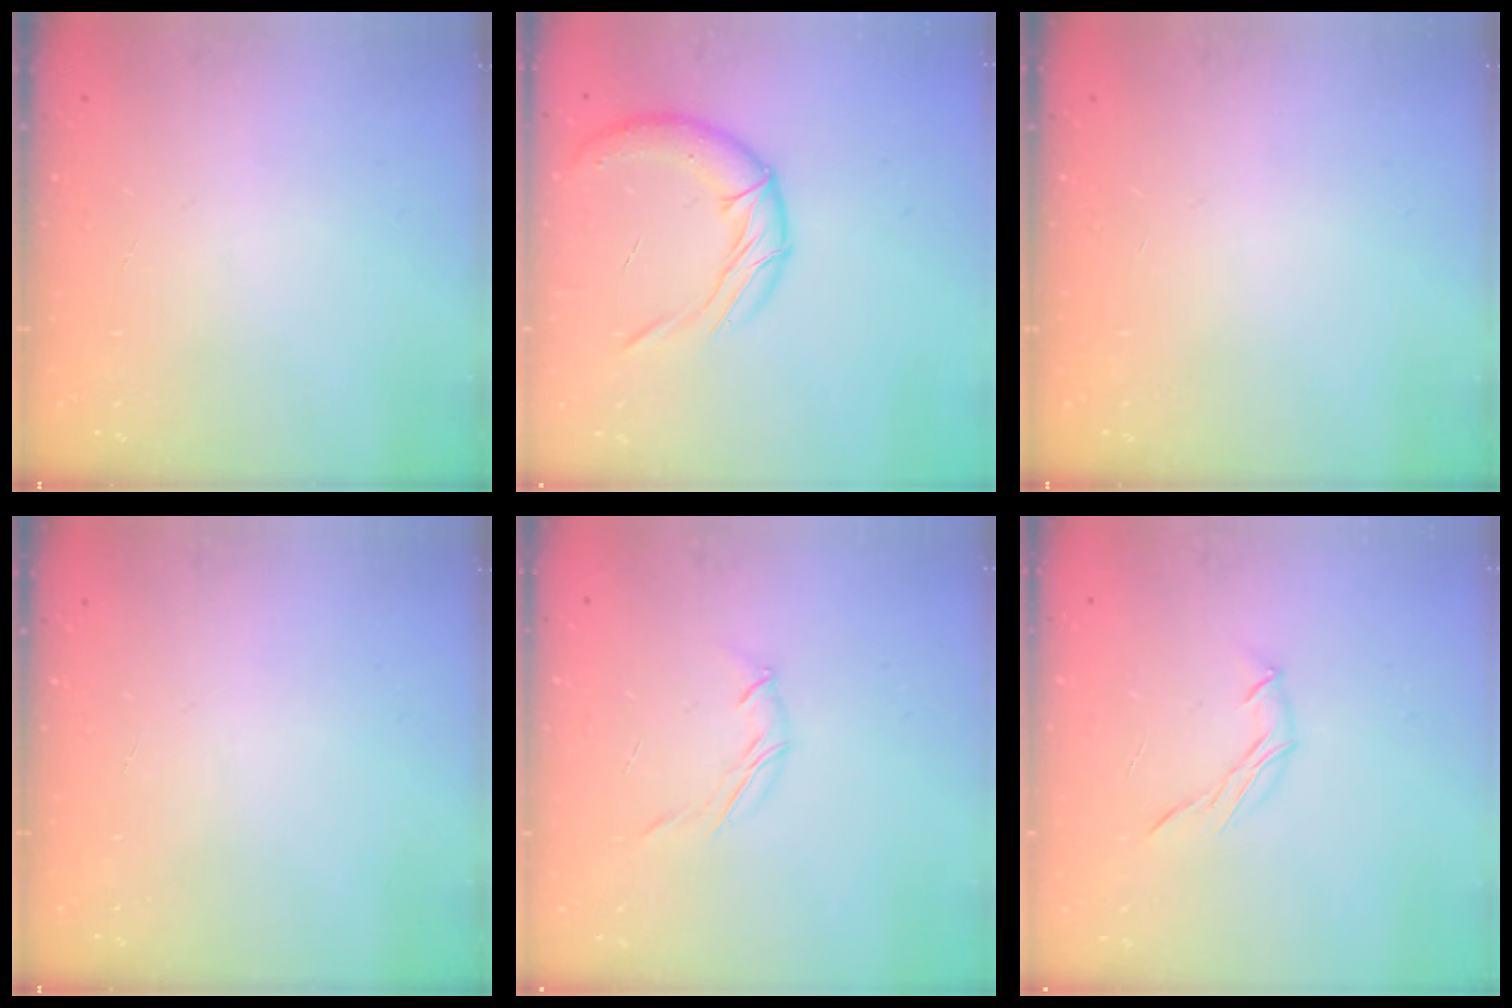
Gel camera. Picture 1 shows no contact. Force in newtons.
{"total": 14.7, "press": 14.5, "slide": 2.0}
{"total": 0.0}
{"total": 0.0}
{"total": 4.4, "press": 4.3, "slide": 0.8}
{"total": 5.7, "press": 5.6, "slide": 1.1}